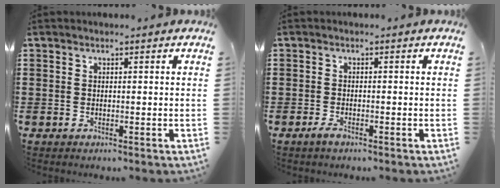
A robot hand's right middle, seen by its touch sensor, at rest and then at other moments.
{"total": 1.1, "force": [-0.7, 0.3, 0.8], "torque": [-0.023, -0.002, -0.016]}